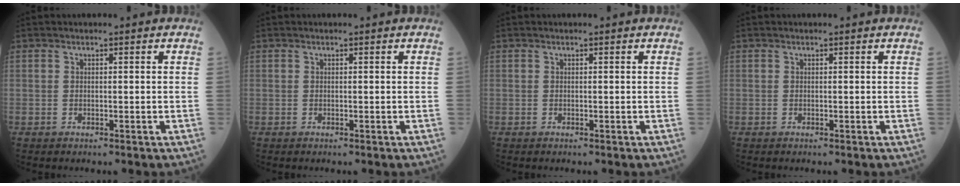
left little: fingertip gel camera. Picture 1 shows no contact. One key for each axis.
{"total": 0.0}
{"total": 0.0}
{"total": 0.0}